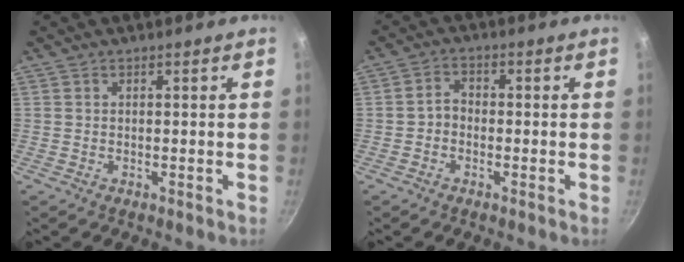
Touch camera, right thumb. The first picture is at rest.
{"total": 2.9, "force": [-0.9, 2.3, 1.6], "torque": [-0.018, 0.019, -0.023]}